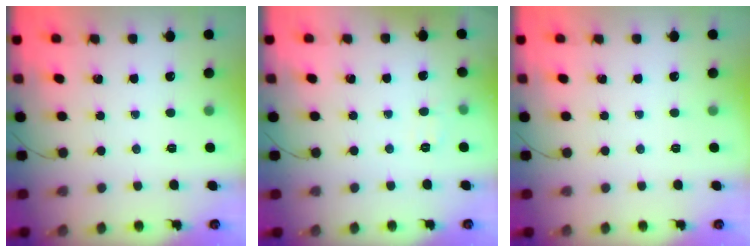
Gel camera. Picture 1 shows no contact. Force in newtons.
{"total": 2.9, "press": 2.5, "slide": 1.4}
{"total": 0.0}